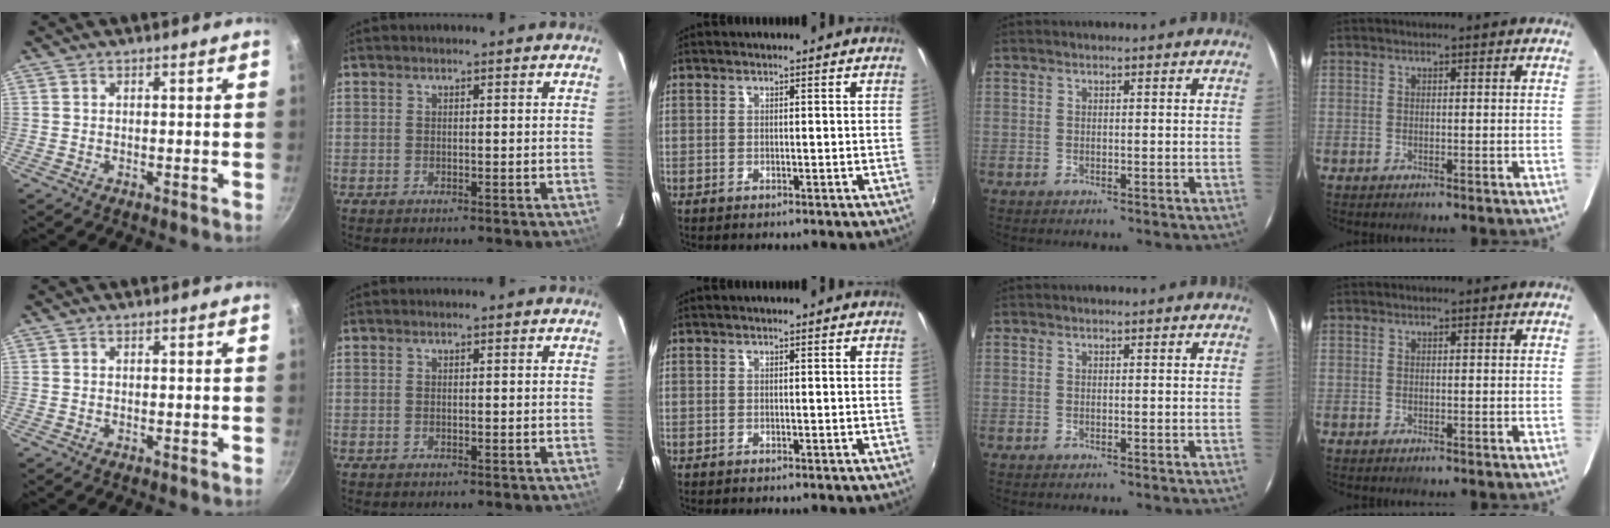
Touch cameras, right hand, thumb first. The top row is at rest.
{}